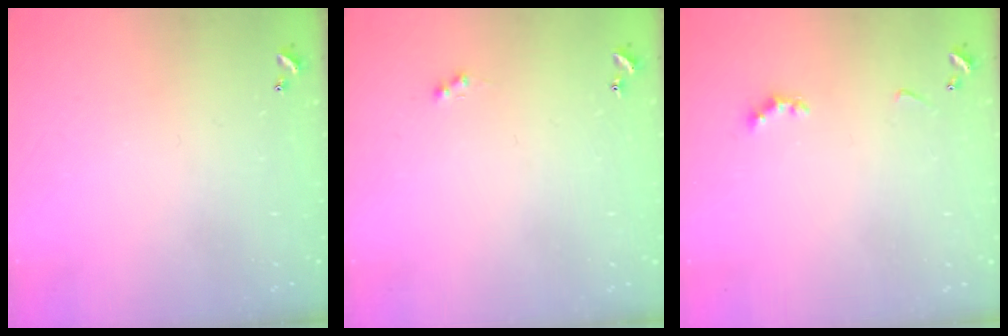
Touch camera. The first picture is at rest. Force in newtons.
{"total": 1.0, "press": 0.9, "slide": 0.4}
{"total": 2.9, "press": 2.8, "slide": 0.6}